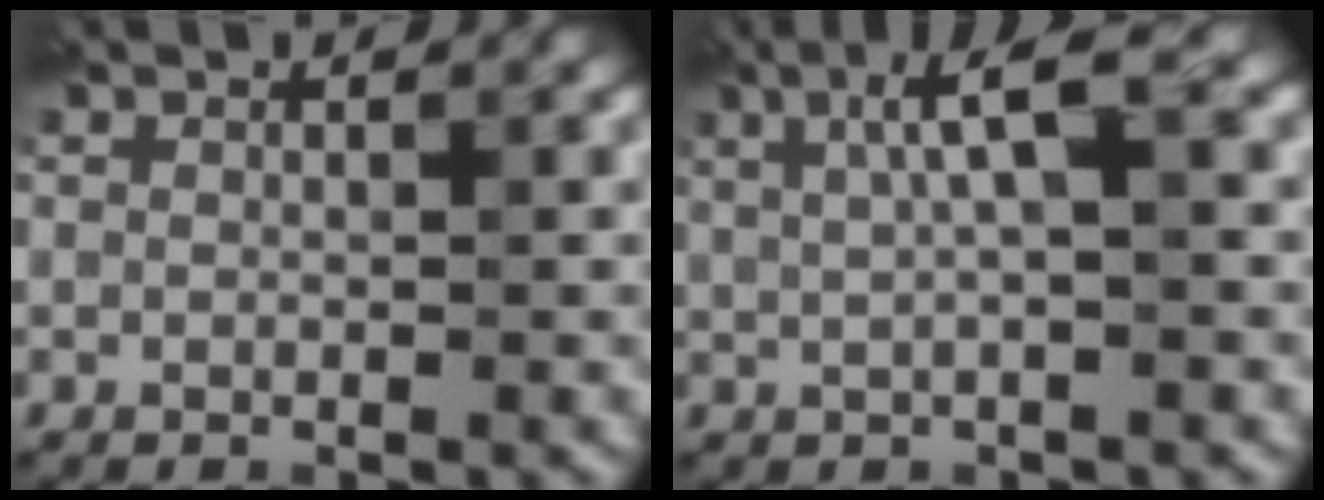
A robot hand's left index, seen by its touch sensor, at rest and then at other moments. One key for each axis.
{"total": 4.9, "fx": 1.3, "fy": 1.0, "fz": 4.6, "tx": -0.080, "ty": 0.014, "tz": 0.020}